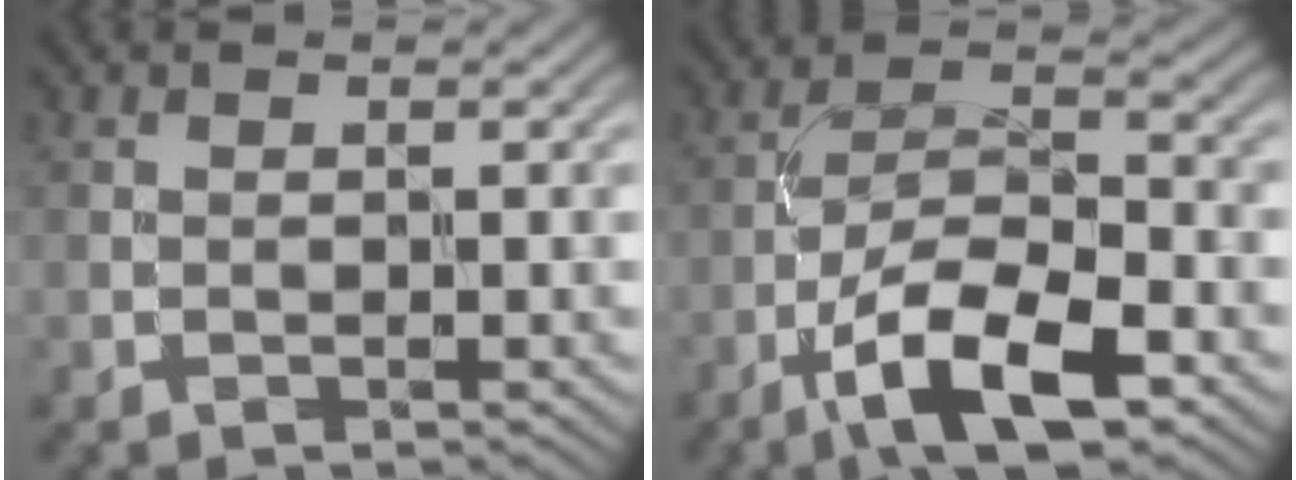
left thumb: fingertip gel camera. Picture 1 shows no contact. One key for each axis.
{"total": 10.7, "fx": -5.9, "fy": 3.4, "fz": 8.3, "tx": -0.143, "ty": 0.005, "tz": -0.117}